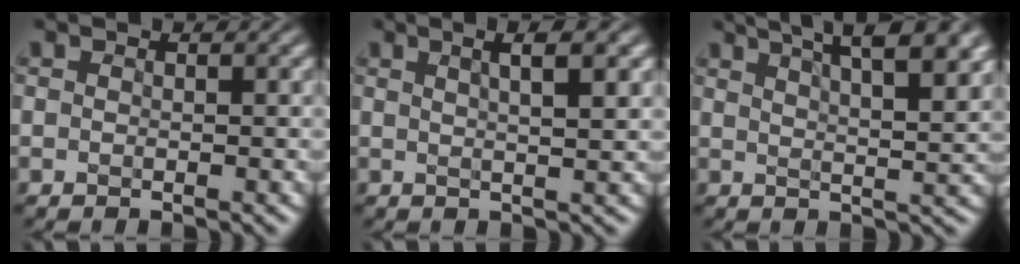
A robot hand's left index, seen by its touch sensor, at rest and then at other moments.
{"total": 4.0, "force": [2.0, 1.0, 3.3], "torque": [-0.016, 0.016, 0.011]}
{"total": 11.5, "force": [7.5, 4.0, 7.8], "torque": [-0.063, 0.045, 0.073]}